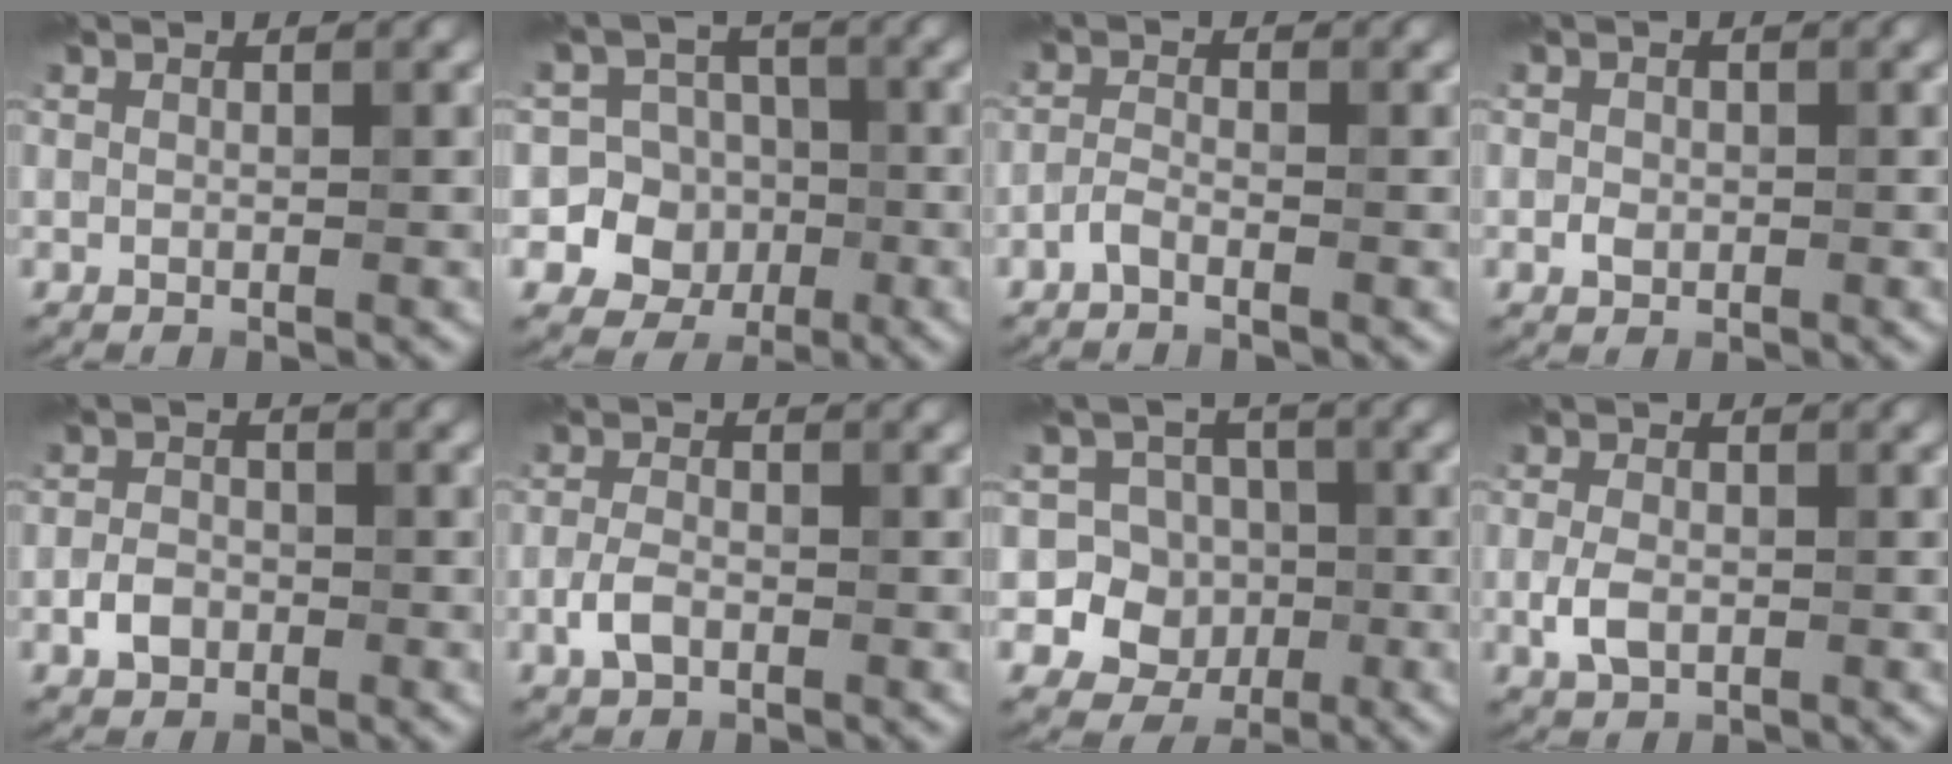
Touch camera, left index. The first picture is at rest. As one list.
[{"total": 9.4, "force": [-2.4, 9.0, 1.4], "torque": [-0.030, 0.004, -0.055]}, {"total": 1.4, "force": [-1.0, 0.4, 0.8], "torque": [-0.021, 0.002, -0.025]}, {"total": 1.1, "force": [-0.3, 0.9, 0.5], "torque": [-0.006, -0.003, -0.009]}, {"total": 2.4, "force": [-1.0, 1.8, 1.2], "torque": [-0.019, 0.002, -0.024]}, {"total": 2.3, "force": [-1.0, 1.4, 1.6], "torque": [-0.034, 0.002, -0.024]}, {"total": 8.8, "force": [-1.7, 8.5, 1.7], "torque": [-0.036, 0.014, -0.053]}, {"total": 2.6, "force": [-0.6, 1.7, 1.8], "torque": [-0.038, -0.003, -0.013]}]